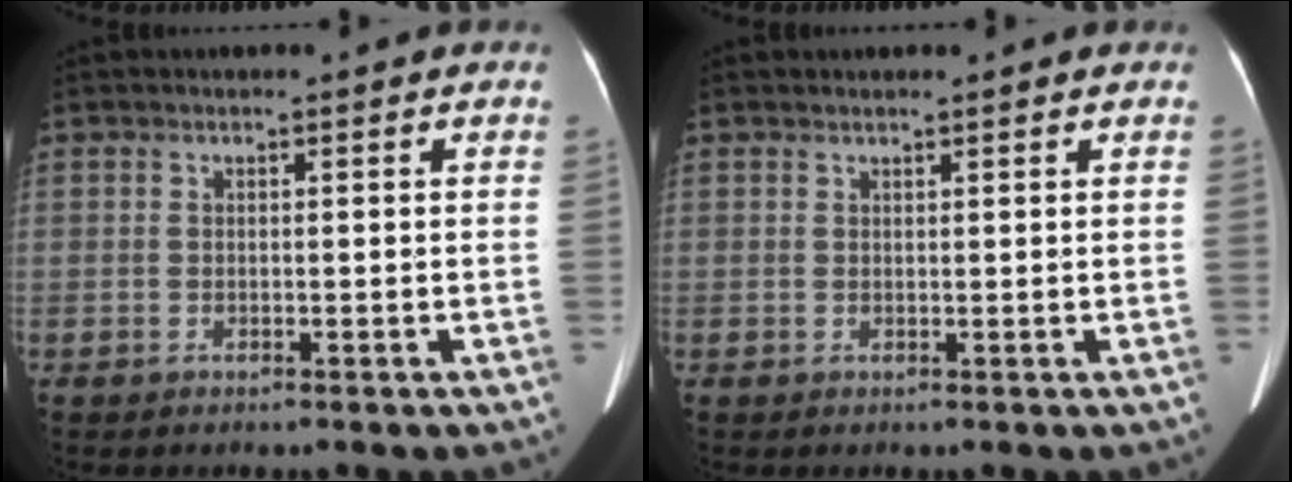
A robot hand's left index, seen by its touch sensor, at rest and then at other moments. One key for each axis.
{"total": 1.7, "fx": 1.6, "fy": 0.2, "fz": 0.6, "tx": -0.010, "ty": 0.018, "tz": 0.025}